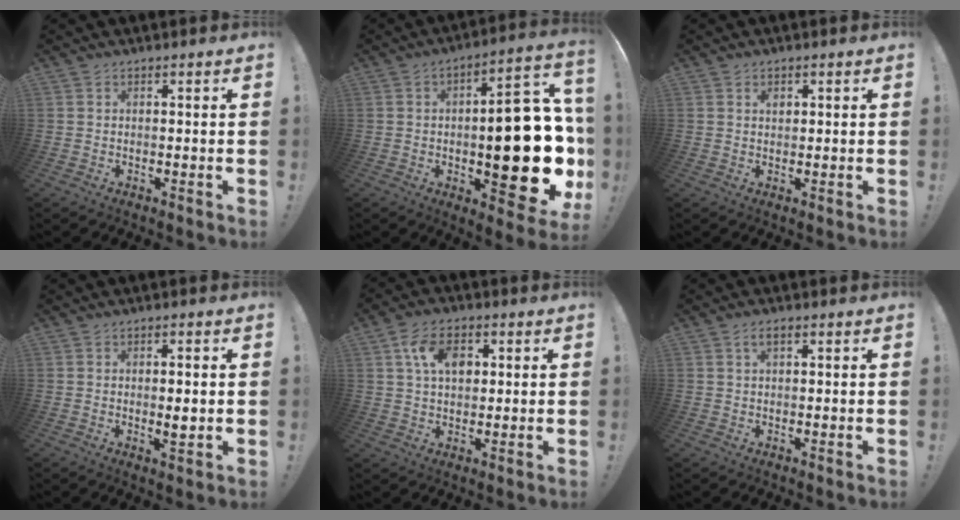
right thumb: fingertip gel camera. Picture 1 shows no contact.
{"total": 23.0, "force": [-2.5, 9.1, 21.0], "torque": [-0.268, 0.005, -0.026]}
{"total": 1.4, "force": [0.7, 1.0, 0.7], "torque": [-0.013, 0.001, 0.013]}
{"total": 3.4, "force": [-0.1, 0.8, 3.3], "torque": [-0.042, -0.003, -0.004]}
{"total": 9.7, "force": [3.1, 6.5, 6.5], "torque": [-0.105, 0.006, 0.058]}
{"total": 2.7, "force": [1.0, 1.2, 2.2], "torque": [-0.037, 0.002, 0.016]}